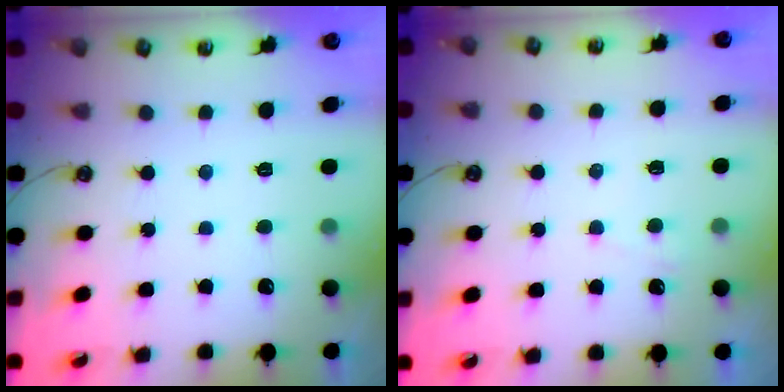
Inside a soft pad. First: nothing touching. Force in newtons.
{"total": 2.0, "press": 2.0, "slide": 0.4}